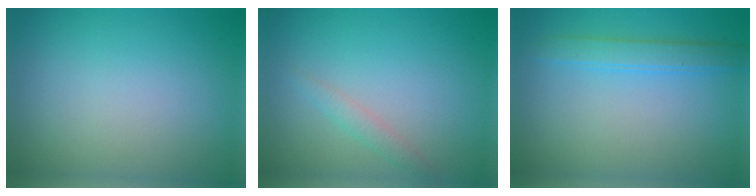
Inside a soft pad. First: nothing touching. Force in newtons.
{"total": 1.3, "press": 1.3, "slide": 0.1}
{"total": 2.5, "press": 2.5, "slide": 0.2}